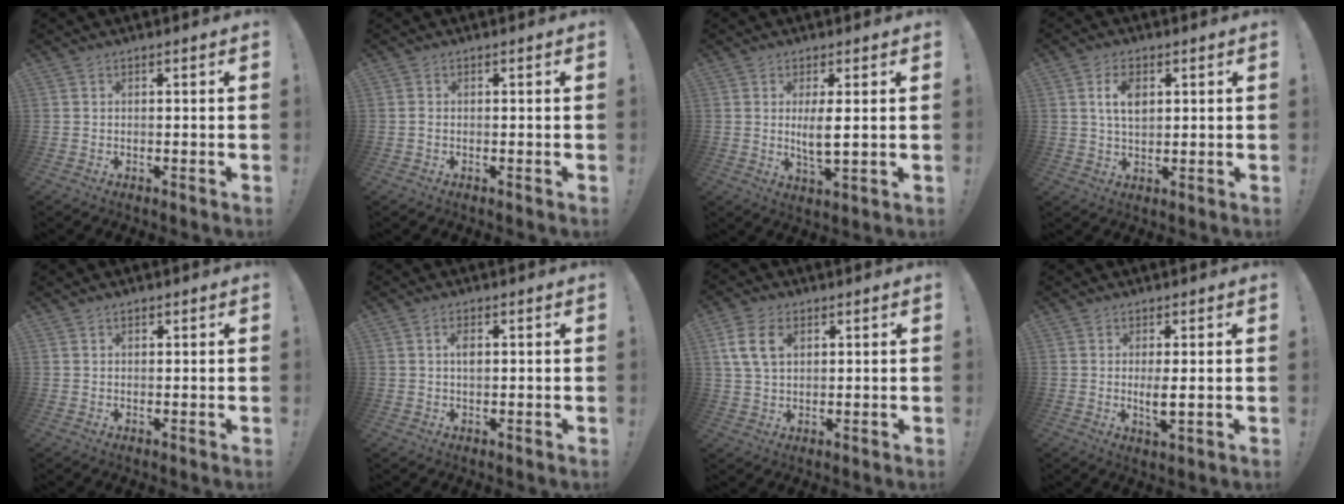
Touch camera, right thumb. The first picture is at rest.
{"total": 0.7, "force": [-0.4, 0.1, 0.6], "torque": [-0.011, 0.001, -0.007]}
{"total": 5.6, "force": [1.0, 1.6, 5.3], "torque": [-0.099, -0.016, 0.011]}
{"total": 6.9, "force": [1.9, 4.1, 5.2], "torque": [-0.083, 0.002, 0.033]}
{"total": 0.9, "force": [0.6, 0.6, 0.4], "torque": [-0.005, 0.001, 0.010]}
{"total": 2.8, "force": [0.5, 1.6, 2.2], "torque": [-0.031, 0.000, 0.004]}
{"total": 10.1, "force": [3.2, 6.6, 6.9], "torque": [-0.132, 0.009, 0.063]}
{"total": 4.2, "force": [0.4, 0.9, 4.1], "torque": [-0.072, -0.012, 0.006]}